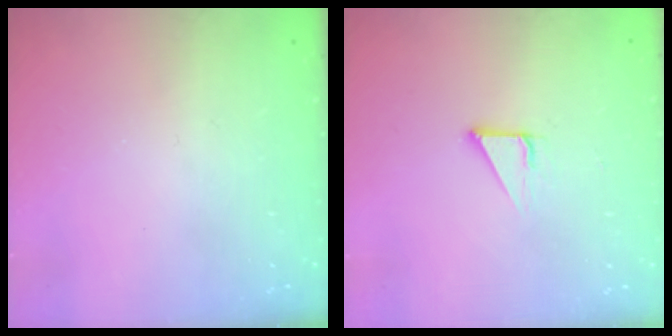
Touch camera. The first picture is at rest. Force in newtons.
{"total": 2.8, "press": 2.8, "slide": 0.2}